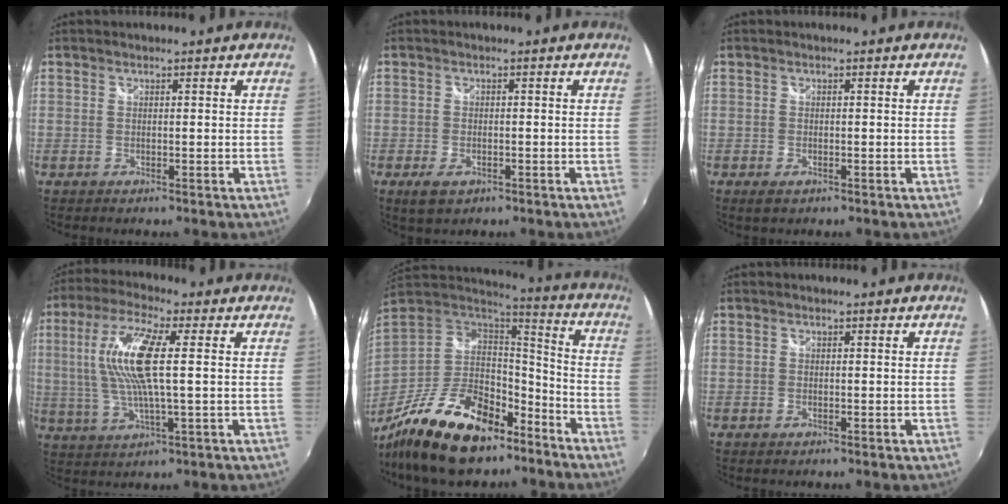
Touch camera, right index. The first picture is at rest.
{"total": 4.0, "force": [-2.2, 2.2, 2.5], "torque": [-0.056, -0.010, -0.038]}
{"total": 1.9, "force": [-1.2, 1.1, 1.1], "torque": [-0.020, -0.006, -0.020]}
{"total": 12.9, "force": [1.7, 2.4, 12.6], "torque": [-0.244, 0.006, 0.033]}
{"total": 25.8, "force": [-17.2, 11.6, 15.4], "torque": [-0.299, -0.009, -0.268]}
{"total": 0.7, "force": [-0.5, 0.5, 0.2], "torque": [-0.004, -0.003, -0.011]}